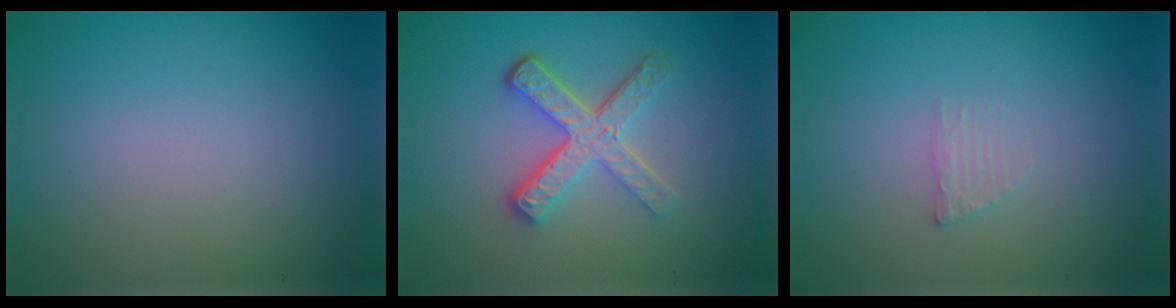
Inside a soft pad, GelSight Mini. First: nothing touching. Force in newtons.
{"total": 4.6, "press": 3.5, "slide": 3.0}
{"total": 1.0, "press": 1.0, "slide": 0.2}